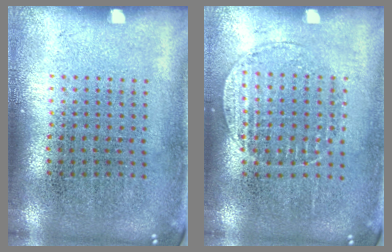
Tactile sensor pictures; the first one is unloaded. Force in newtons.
{"total": 1.3, "press": 1.1, "slide": 0.6}